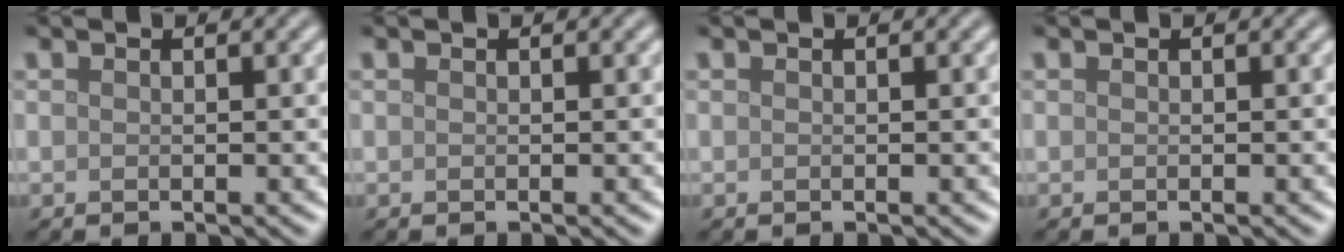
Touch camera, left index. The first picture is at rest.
{"total": 0.0}
{"total": 0.0}
{"total": 0.0}